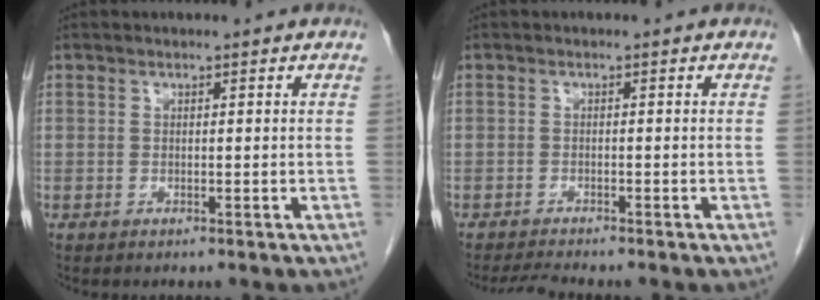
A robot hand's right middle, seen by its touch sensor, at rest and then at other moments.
{"total": 2.7, "force": [-2.6, -0.3, 0.8], "torque": [-0.017, -0.012, -0.044]}